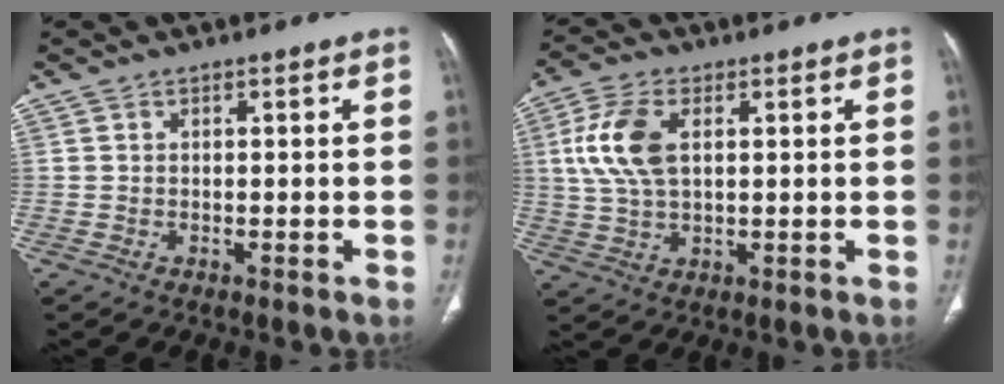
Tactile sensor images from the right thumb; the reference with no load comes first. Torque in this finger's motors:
{"motor_torque": [-0.05, 0.89, 0.06, -0.06, 0.11]}